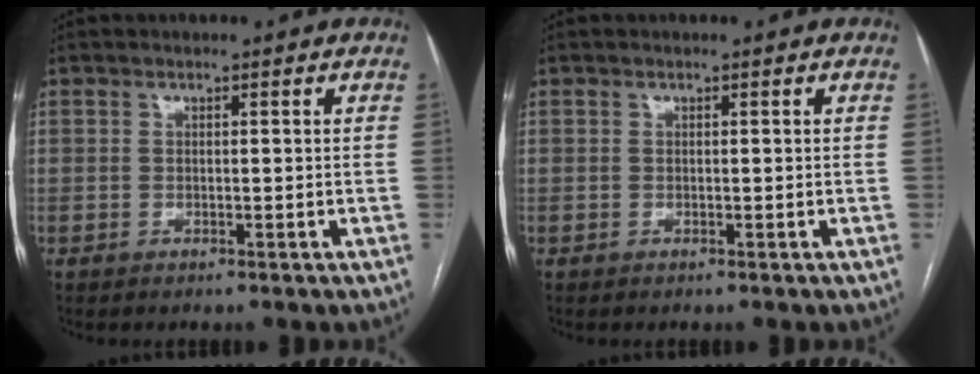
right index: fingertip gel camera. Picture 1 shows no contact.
{"total": 0.0}